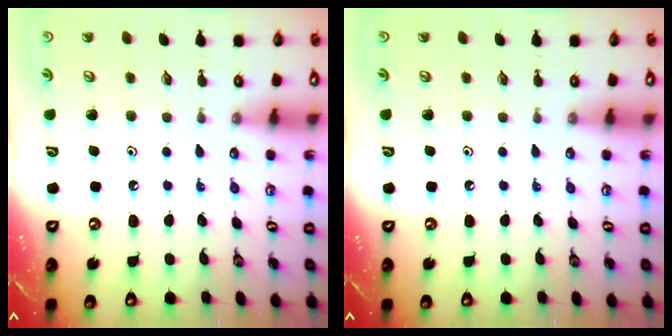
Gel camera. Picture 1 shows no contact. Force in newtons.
{"total": 0.0}